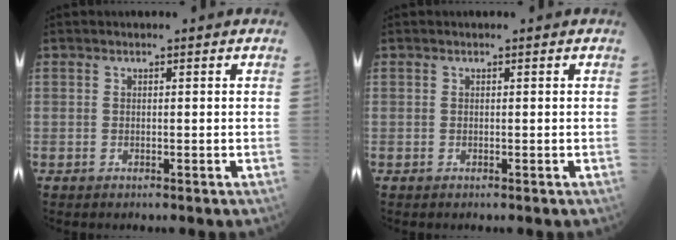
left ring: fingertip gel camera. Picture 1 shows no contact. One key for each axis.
{"total": 0.0}